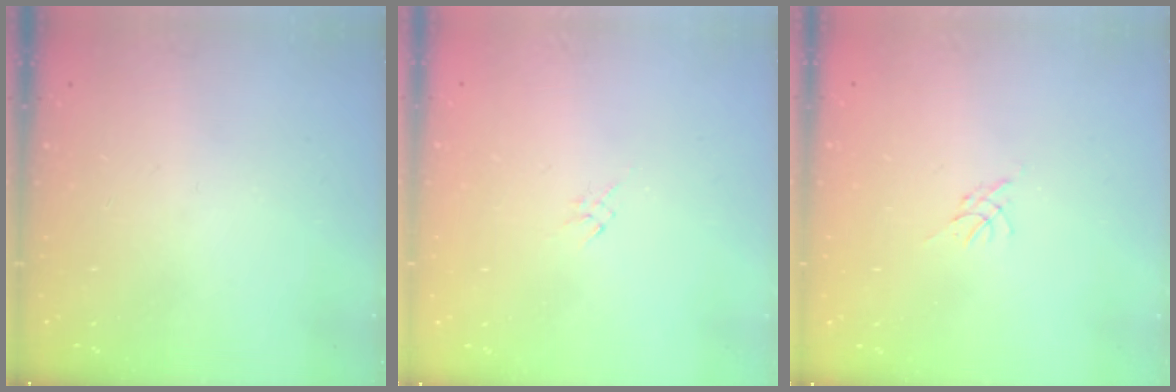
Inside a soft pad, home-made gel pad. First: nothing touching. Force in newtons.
{"total": 3.1, "press": 3.0, "slide": 0.7}
{"total": 0.0}